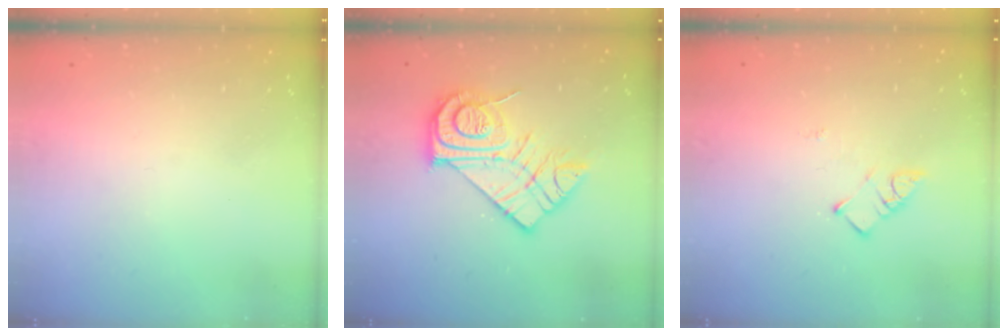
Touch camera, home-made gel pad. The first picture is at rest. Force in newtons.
{"total": 16.5, "press": 16.5, "slide": 1.2}
{"total": 3.6, "press": 3.5, "slide": 0.4}